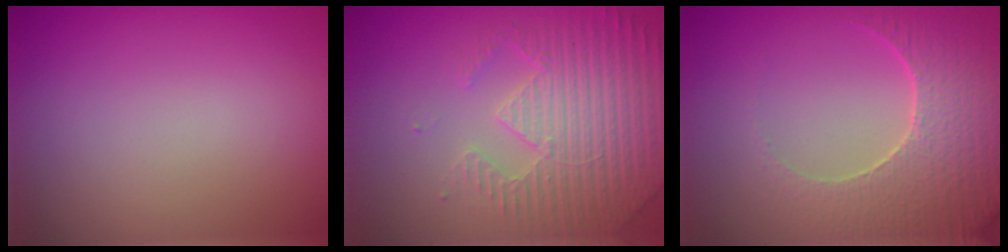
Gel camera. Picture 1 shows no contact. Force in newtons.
{"total": 4.5, "press": 4.5, "slide": 0.8}
{"total": 5.2, "press": 4.7, "slide": 2.2}